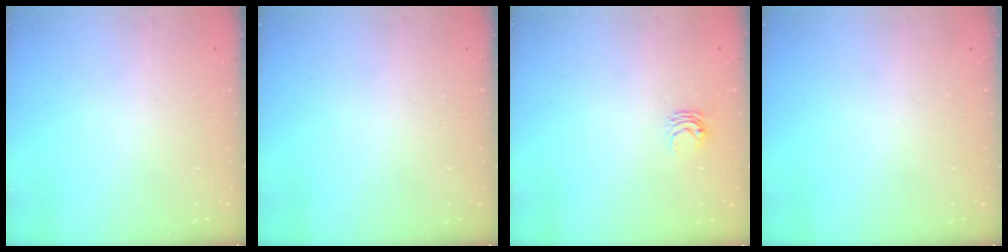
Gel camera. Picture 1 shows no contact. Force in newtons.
{"total": 0.0}
{"total": 4.1, "press": 4.0, "slide": 0.5}
{"total": 0.0}